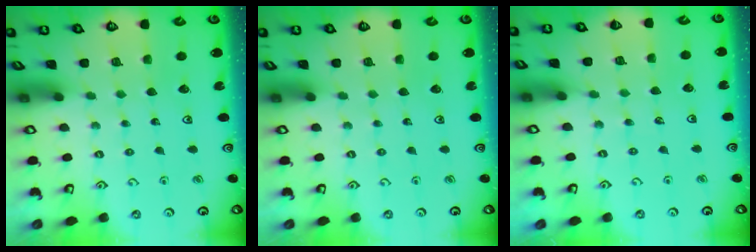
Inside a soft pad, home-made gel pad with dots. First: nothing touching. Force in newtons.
{"total": 0.0}
{"total": 2.1, "press": 2.0, "slide": 0.3}